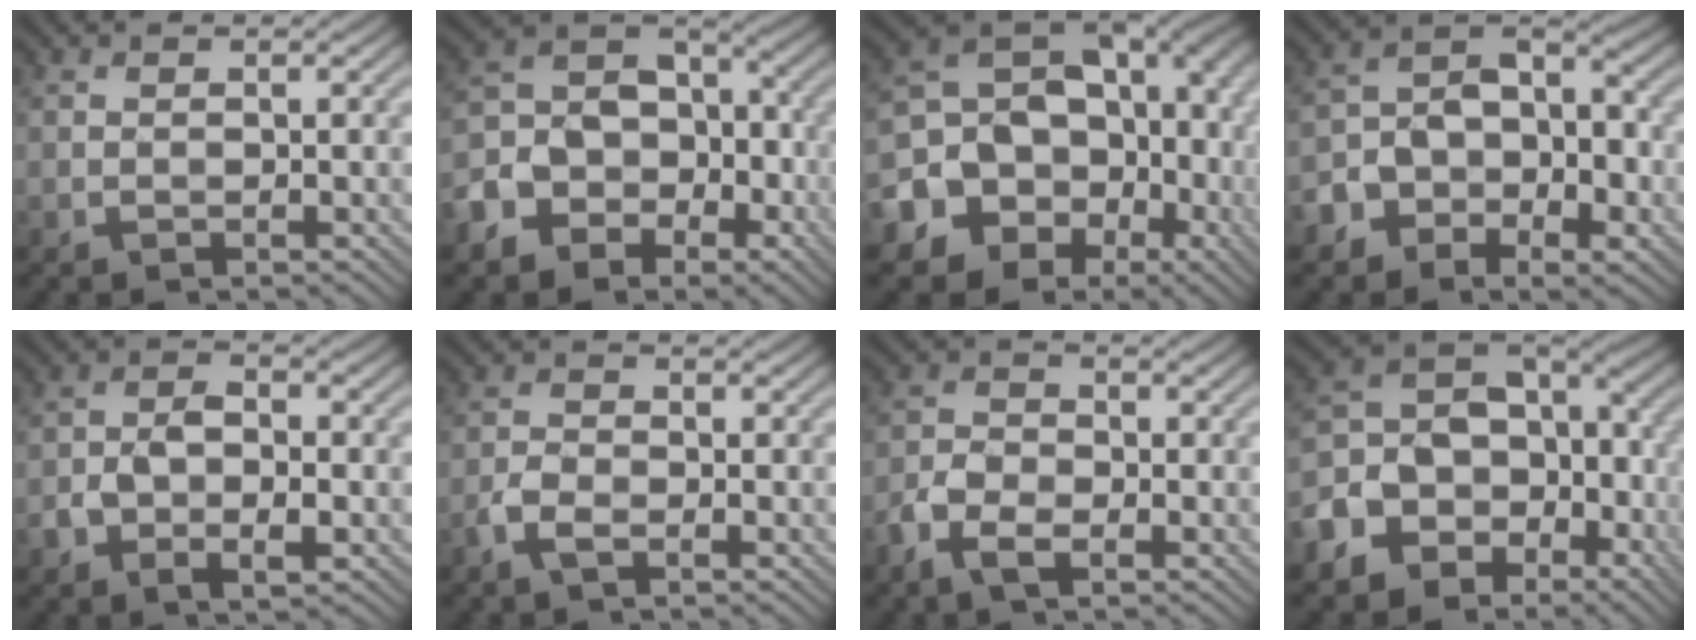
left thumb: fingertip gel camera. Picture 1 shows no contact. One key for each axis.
{"total": 10.2, "fx": -5.2, "fy": 7.5, "fz": 4.6, "tx": -0.103, "ty": -0.011, "tz": -0.107}
{"total": 17.8, "fx": -4.4, "fy": 14.6, "fz": 9.2, "tx": -0.167, "ty": -0.025, "tz": -0.067}
{"total": 9.7, "fx": -5.0, "fy": 6.5, "fz": 5.2, "tx": -0.084, "ty": -0.008, "tz": -0.099}
{"total": 5.2, "fx": -1.8, "fy": 3.0, "fz": 3.8, "tx": -0.067, "ty": -0.003, "tz": -0.030}
{"total": 2.6, "fx": -1.5, "fy": 1.2, "fz": 1.8, "tx": -0.043, "ty": 0.000, "tz": -0.037}
{"total": 4.4, "fx": -2.5, "fy": 2.4, "fz": 2.8, "tx": -0.062, "ty": -0.003, "tz": -0.057}
{"total": 13.1, "fx": -5.7, "fy": 9.8, "fz": 6.6, "tx": -0.162, "ty": -0.021, "tz": -0.098}